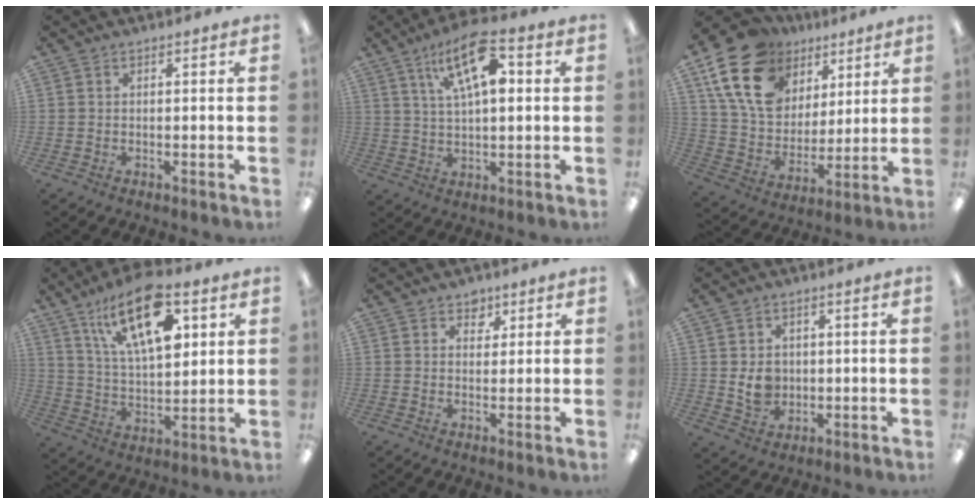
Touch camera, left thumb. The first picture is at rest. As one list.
[{"total": 13.8, "force": [6.1, 5.5, 11.1], "torque": [-0.182, -0.012, 0.103]}, {"total": 20.7, "force": [10.4, 14.4, 10.5], "torque": [-0.196, -0.035, 0.197]}, {"total": 19.8, "force": [10.1, 9.0, 14.4], "torque": [-0.227, -0.036, 0.170]}, {"total": 3.0, "force": [2.0, 2.2, 0.4], "torque": [0.010, -0.006, 0.032]}, {"total": 5.8, "force": [0.3, 4.9, 3.1], "torque": [-0.045, 0.000, 0.005]}]